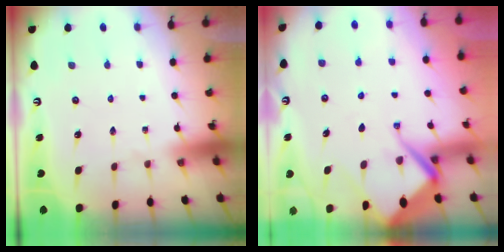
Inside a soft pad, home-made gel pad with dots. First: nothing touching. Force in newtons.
{"total": 11.3, "press": 11.2, "slide": 1.3}